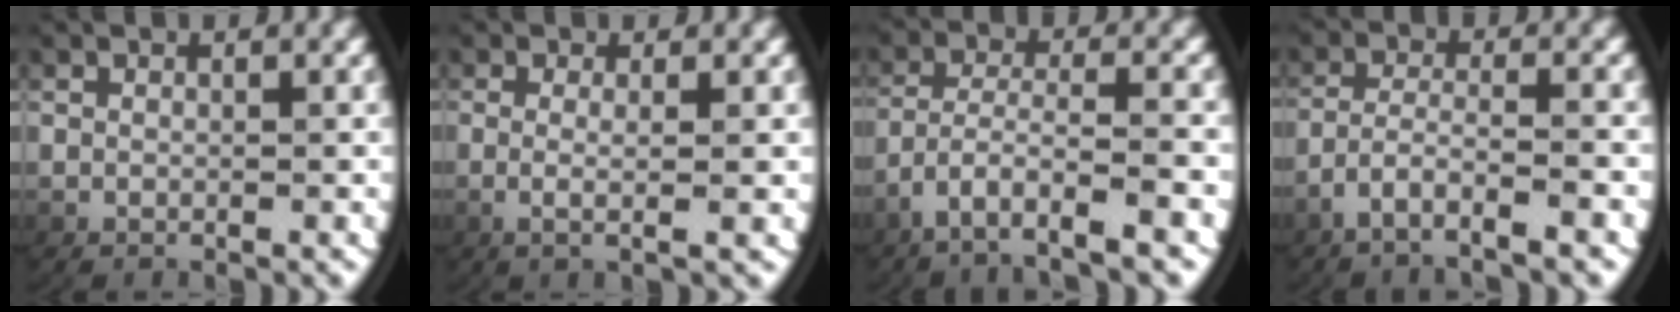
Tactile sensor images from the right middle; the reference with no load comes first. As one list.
[{"total": 2.2, "force": [0.1, -0.1, 2.1], "torque": [-0.056, -0.010, 0.008]}, {"total": 4.4, "force": [-2.6, 1.1, 3.4], "torque": [-0.082, -0.025, -0.027]}, {"total": 4.1, "force": [-3.3, 0.7, 2.4], "torque": [-0.056, -0.012, -0.050]}]